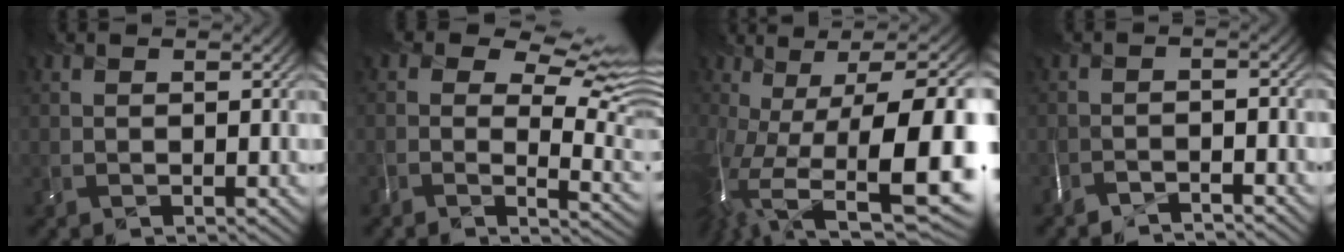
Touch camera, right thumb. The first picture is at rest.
{"total": 9.7, "force": [2.3, 4.8, 8.1], "torque": [-0.136, 0.000, 0.049]}
{"total": 17.0, "force": [-2.8, 4.5, 16.2], "torque": [-0.261, -0.024, -0.021]}
{"total": 3.3, "force": [-3.3, -0.6, 0.0], "torque": [0.017, -0.006, -0.064]}